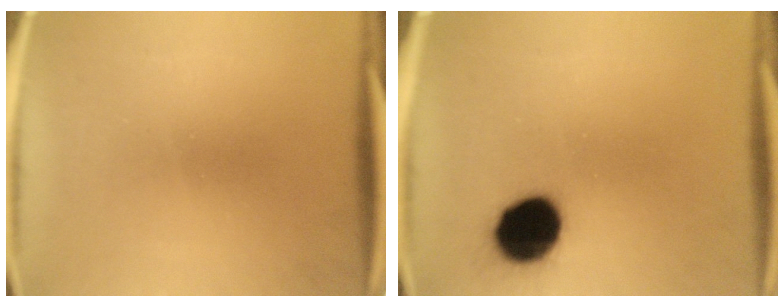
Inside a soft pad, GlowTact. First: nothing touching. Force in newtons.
{"total": 14.0}